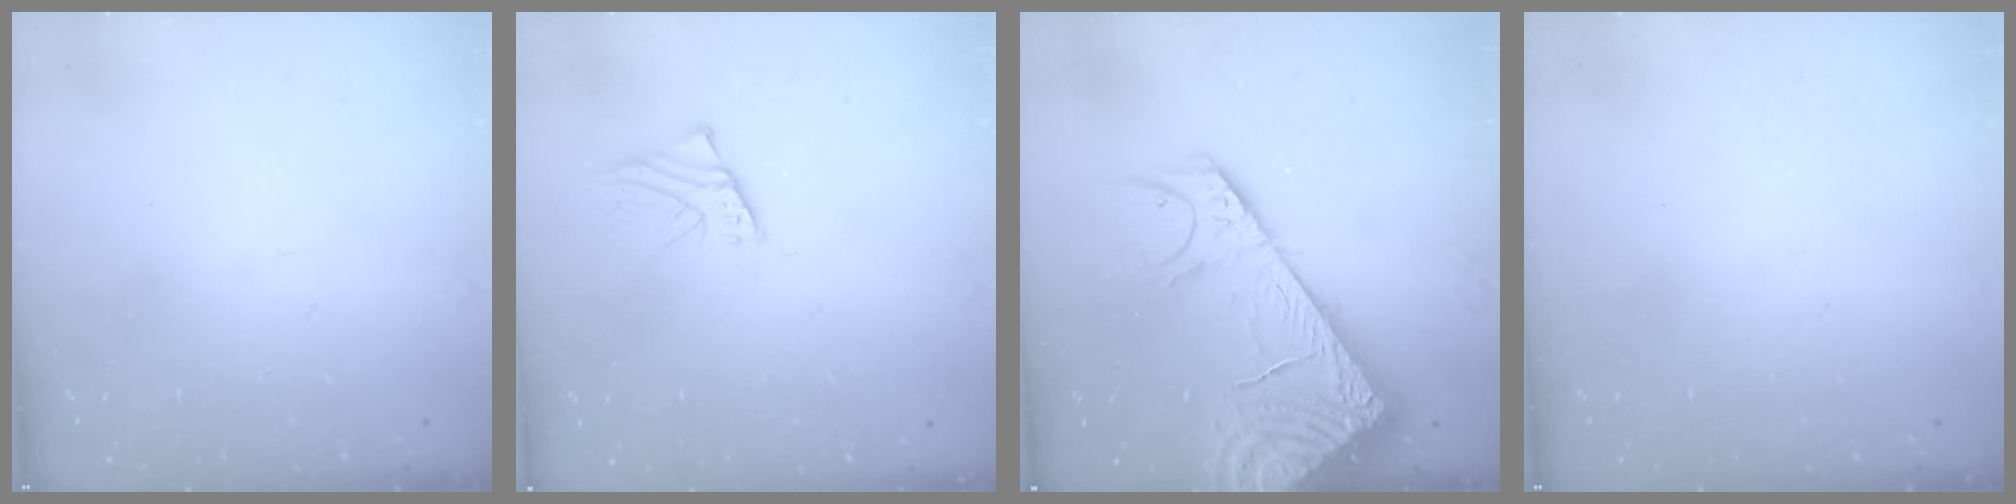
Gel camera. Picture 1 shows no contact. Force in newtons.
{"total": 1.5, "press": 1.5, "slide": 0.2}
{"total": 14.2, "press": 13.9, "slide": 2.9}
{"total": 0.0}